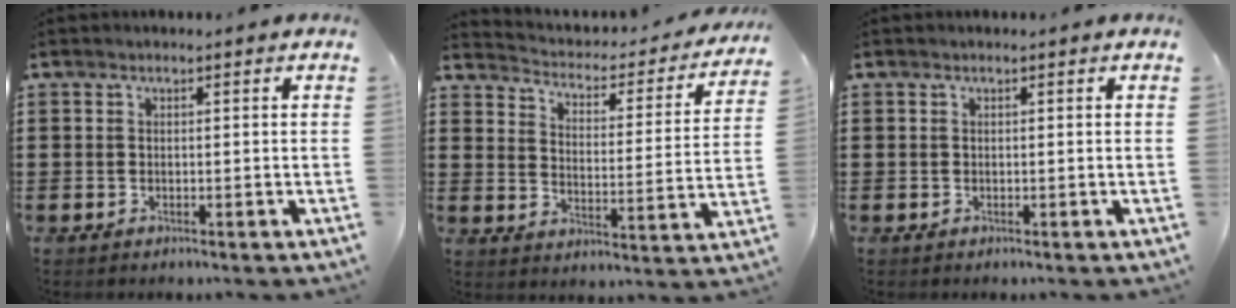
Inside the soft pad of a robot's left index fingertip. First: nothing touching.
{"total": 2.3, "force": [2.2, 0.6, 0.3], "torque": [-0.026, -0.025, 0.027]}
{"total": 0.0}